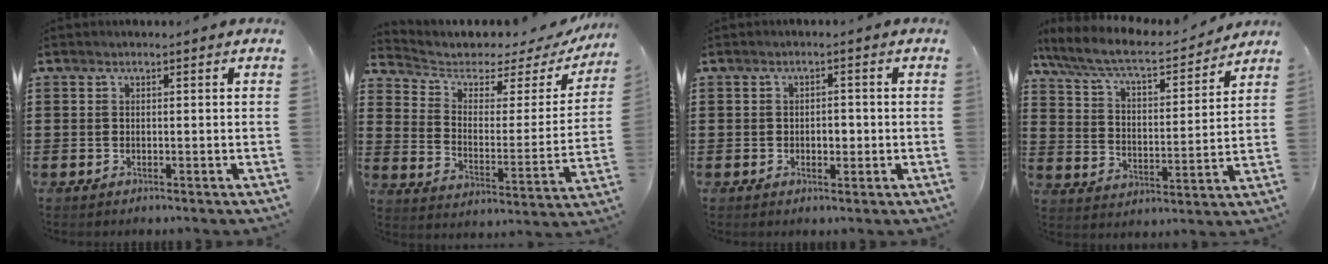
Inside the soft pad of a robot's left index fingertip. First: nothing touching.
{"total": 3.6, "force": [2.5, 2.0, 1.5], "torque": [-0.051, -0.018, 0.038]}
{"total": 2.1, "force": [-0.3, 1.3, 1.7], "torque": [-0.034, 0.005, -0.009]}
{"total": 7.7, "force": [6.6, 1.3, 3.6], "torque": [-0.099, -0.035, 0.109]}